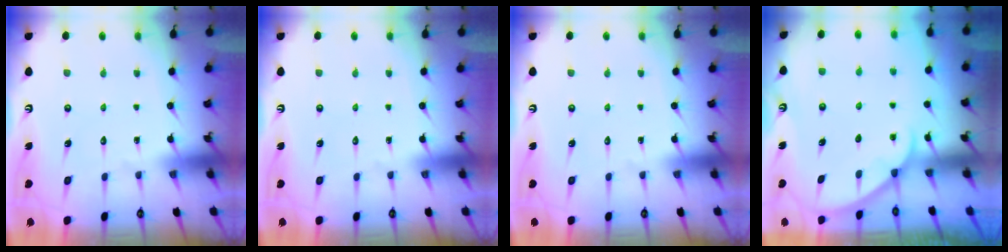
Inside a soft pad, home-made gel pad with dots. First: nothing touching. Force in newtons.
{"total": 0.0}
{"total": 0.0}
{"total": 1.4, "press": 1.3, "slide": 0.1}